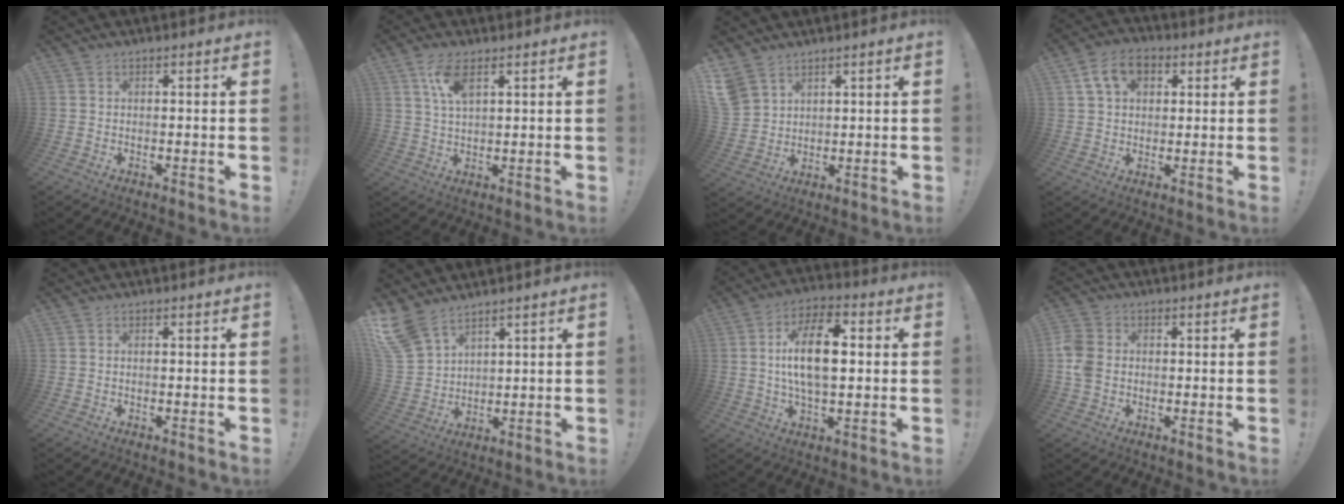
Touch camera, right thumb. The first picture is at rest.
{"total": 7.3, "force": [3.6, 2.8, 5.6], "torque": [-0.098, -0.007, 0.064]}
{"total": 7.0, "force": [5.1, 4.2, 2.3], "torque": [-0.059, -0.026, 0.104]}
{"total": 10.4, "force": [4.3, 7.1, 6.3], "torque": [-0.099, 0.005, 0.082]}
{"total": 0.0}
{"total": 9.9, "force": [7.6, 4.8, 4.2], "torque": [-0.098, -0.044, 0.154]}
{"total": 14.5, "force": [1.7, 7.1, 12.5], "torque": [-0.219, 0.003, 0.023]}
{"total": 7.4, "force": [-0.5, 5.8, 4.6], "torque": [-0.100, 0.007, -0.005]}